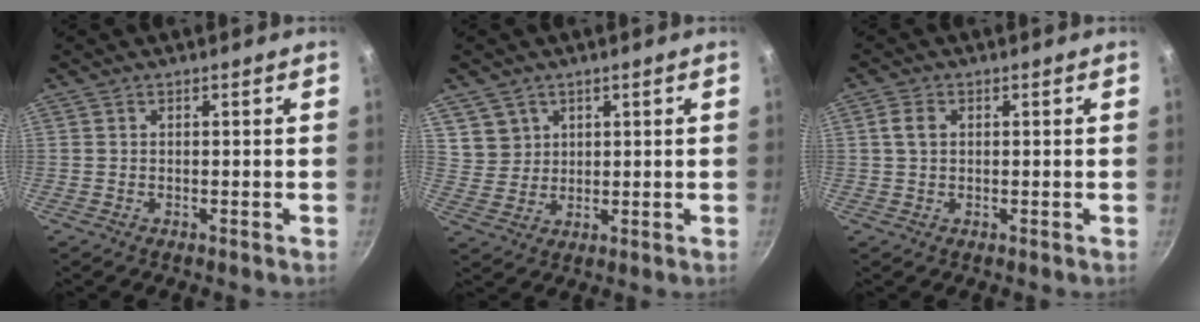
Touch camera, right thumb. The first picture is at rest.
{"total": 5.0, "force": [2.6, 4.3, 0.6], "torque": [0.017, 0.000, 0.053]}
{"total": 2.8, "force": [0.6, 2.0, 1.9], "torque": [-0.032, 0.005, 0.008]}